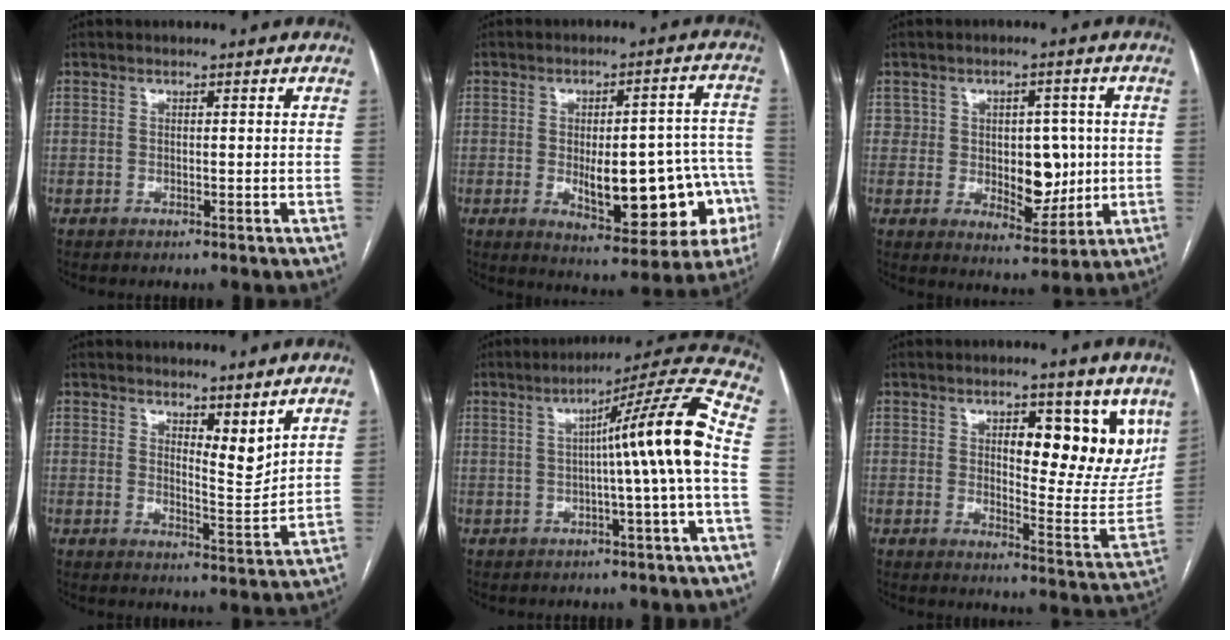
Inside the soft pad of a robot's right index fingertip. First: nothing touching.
{"total": 16.9, "force": [-4.4, 6.4, 15.0], "torque": [-0.141, 0.037, -0.034]}
{"total": 7.7, "force": [0.2, 4.8, 6.0], "torque": [-0.075, 0.010, 0.018]}
{"total": 4.6, "force": [3.4, 1.1, 2.8], "torque": [-0.047, -0.018, 0.060]}
{"total": 12.1, "force": [-0.6, -1.7, 12.0], "torque": [-0.164, 0.024, -0.011]}
{"total": 13.1, "force": [6.4, 4.9, 10.4], "torque": [-0.108, -0.010, 0.092]}